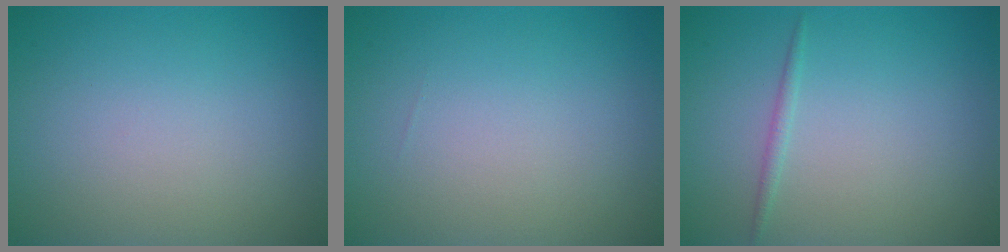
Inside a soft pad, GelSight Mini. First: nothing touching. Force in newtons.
{"total": 0.0}
{"total": 0.8, "press": 0.8, "slide": 0.0}